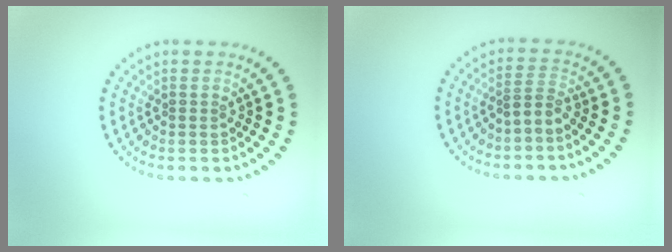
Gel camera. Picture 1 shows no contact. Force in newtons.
{"total": 1.5, "press": 1.0, "slide": 1.1}